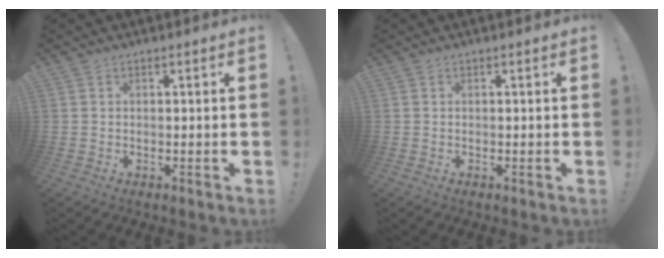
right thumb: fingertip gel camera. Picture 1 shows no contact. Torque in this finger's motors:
{"motor_torque": [-0.05, -0.01, 0.04, -0.02, 0.00]}